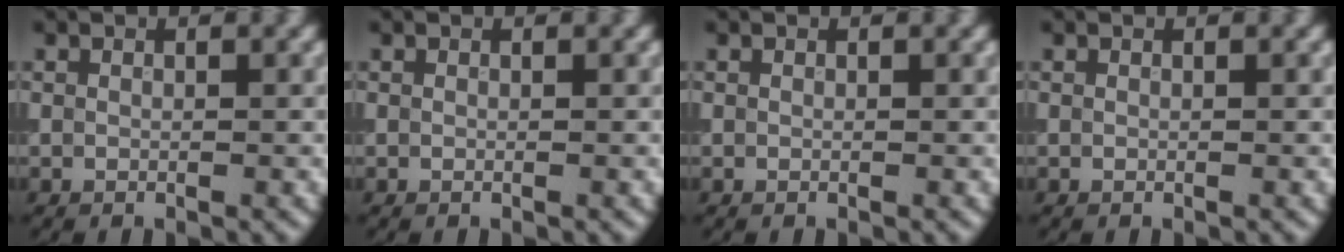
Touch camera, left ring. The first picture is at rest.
{"total": 0.0}
{"total": 0.0}
{"total": 0.0}